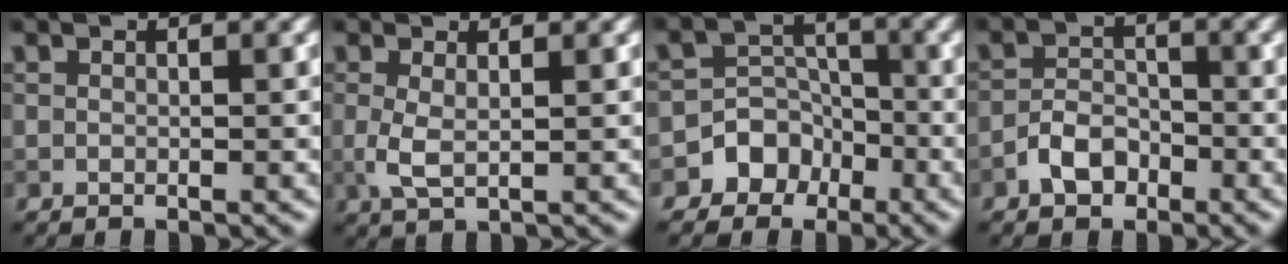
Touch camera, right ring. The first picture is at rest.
{"total": 2.1, "force": [0.2, 0.7, 2.0], "torque": [-0.047, -0.002, 0.003]}
{"total": 5.3, "force": [-2.9, 4.3, 0.5], "torque": [0.031, 0.007, -0.072]}
{"total": 2.9, "force": [-1.8, 1.9, 1.3], "torque": [-0.021, 0.009, -0.037]}